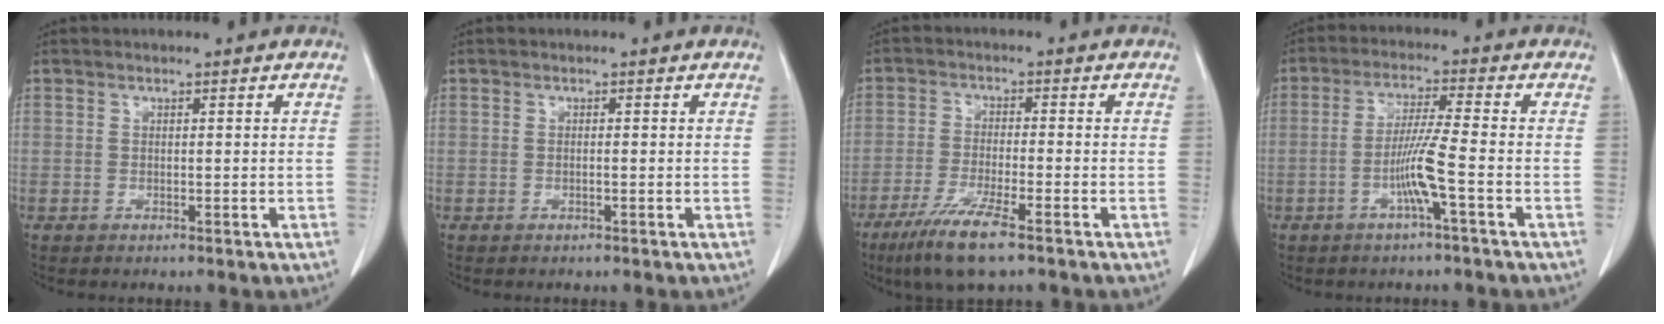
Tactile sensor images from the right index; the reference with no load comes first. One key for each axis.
{"total": 0.0}
{"total": 8.1, "fx": -5.3, "fy": 0.5, "fz": 6.2, "tx": -0.123, "ty": -0.022, "tz": -0.093}
{"total": 6.4, "fx": -2.2, "fy": -1.0, "fz": 5.9, "tx": -0.118, "ty": -0.002, "tz": -0.044}